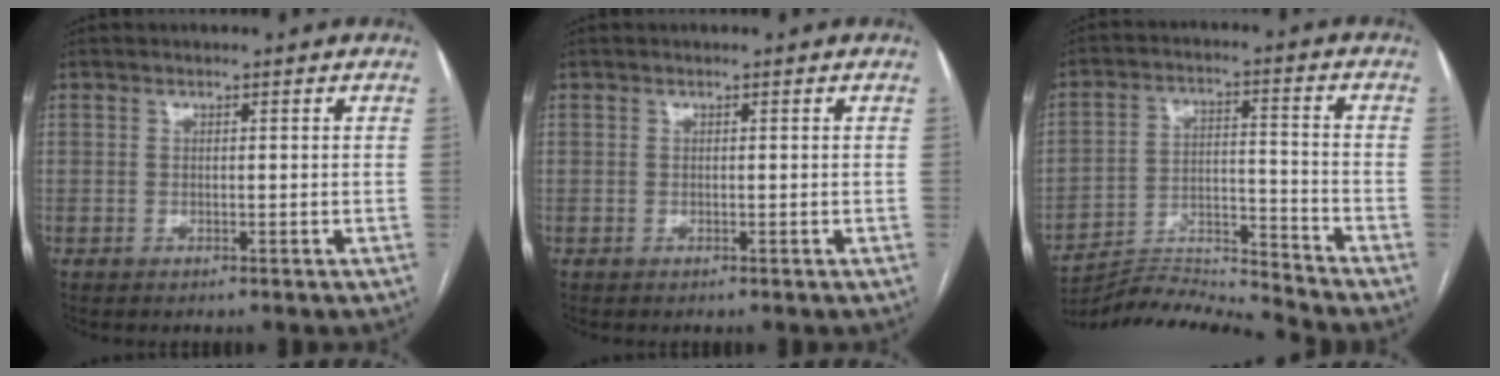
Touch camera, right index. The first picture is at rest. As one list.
[{"total": 0.0}, {"total": 11.5, "force": [-11.1, -3.0, 0.4], "torque": [-0.011, 0.025, -0.200]}]